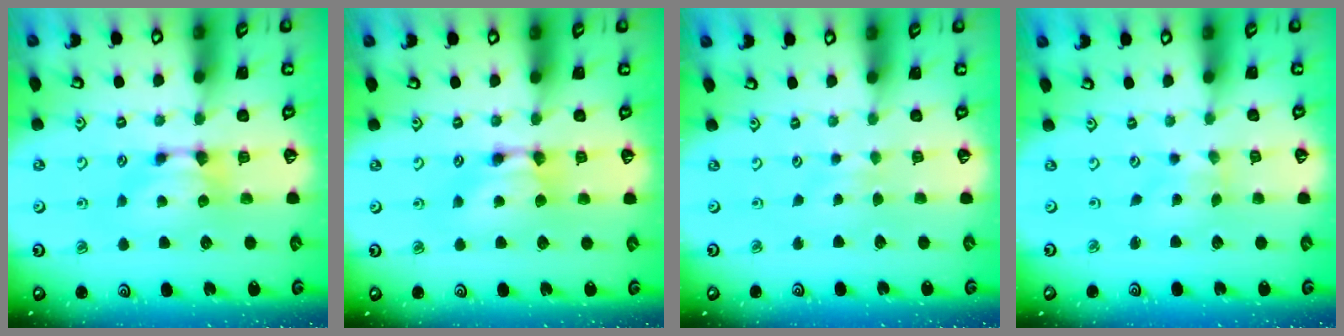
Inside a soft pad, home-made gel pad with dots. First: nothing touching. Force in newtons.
{"total": 1.5, "press": 1.5, "slide": 0.1}
{"total": 2.3, "press": 2.3, "slide": 0.3}
{"total": 3.0, "press": 2.9, "slide": 0.8}